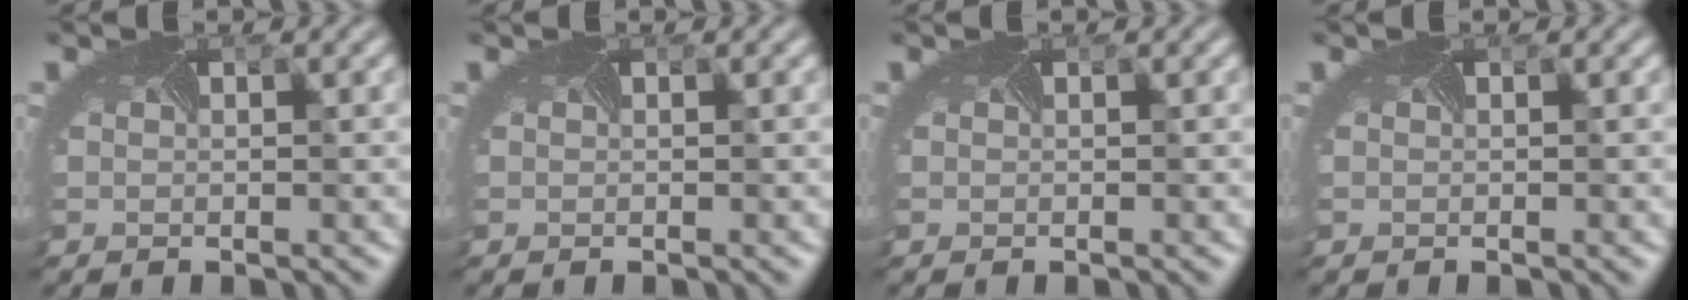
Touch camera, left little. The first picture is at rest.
{"total": 0.0}
{"total": 0.0}
{"total": 0.0}